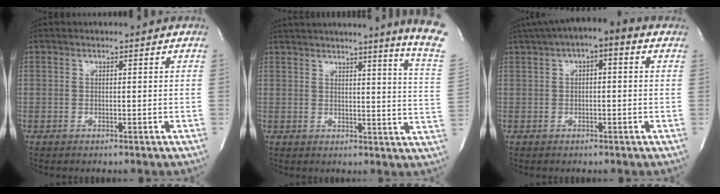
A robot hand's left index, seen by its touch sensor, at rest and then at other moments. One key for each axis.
{"total": 14.3, "fx": 11.5, "fy": -2.7, "fz": 8.2, "tx": -0.113, "ty": -0.071, "tz": 0.122}
{"total": 7.6, "fx": 3.3, "fy": 2.7, "fz": 6.3, "tx": -0.113, "ty": 0.030, "tz": 0.043}